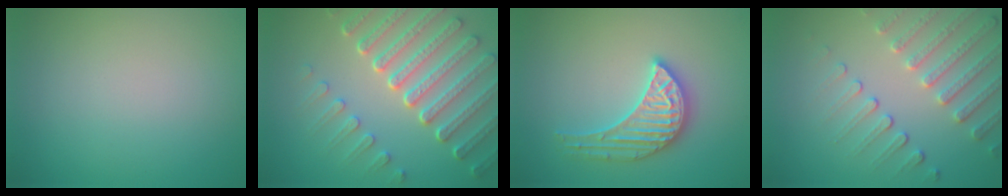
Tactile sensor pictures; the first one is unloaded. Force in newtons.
{"total": 7.5, "press": 5.7, "slide": 4.9}
{"total": 3.6, "press": 3.6, "slide": 0.4}
{"total": 4.7, "press": 3.7, "slide": 2.8}